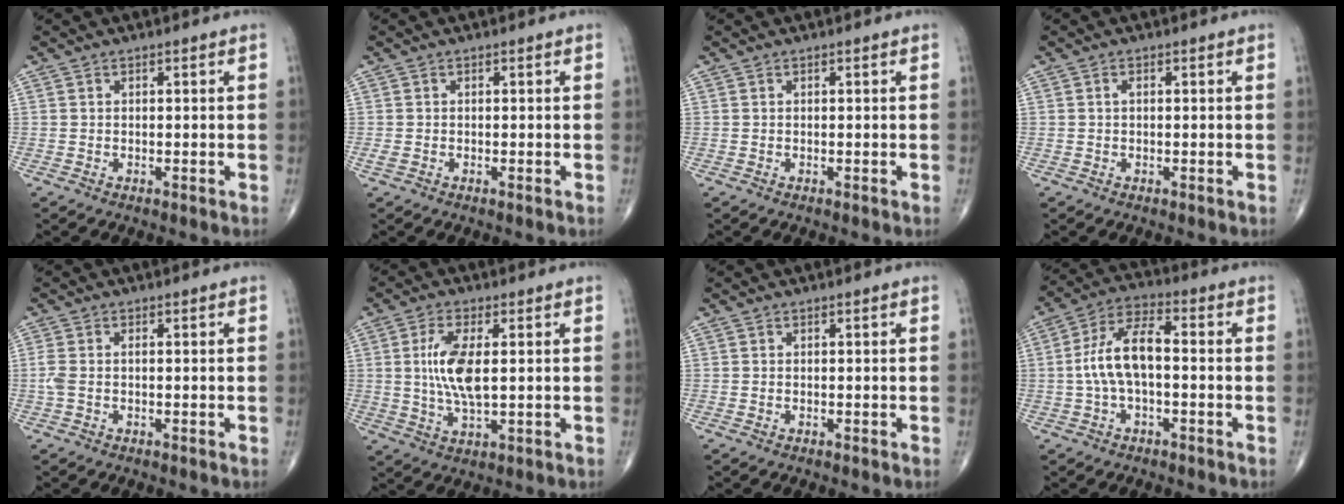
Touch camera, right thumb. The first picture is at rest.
{"total": 1.0, "force": [-0.3, 0.5, 0.8], "torque": [-0.024, -0.002, -0.007]}
{"total": 0.0}
{"total": 0.8, "force": [0.1, 0.4, 0.6], "torque": [-0.011, 0.002, -0.001]}
{"total": 2.5, "force": [-0.3, 1.3, 2.1], "torque": [-0.065, 0.007, -0.008]}
{"total": 8.9, "force": [1.0, 3.3, 8.1], "torque": [-0.172, -0.009, 0.020]}
{"total": 0.0}
{"total": 10.1, "force": [-0.7, 4.6, 9.0], "torque": [-0.182, 0.037, -0.019]}